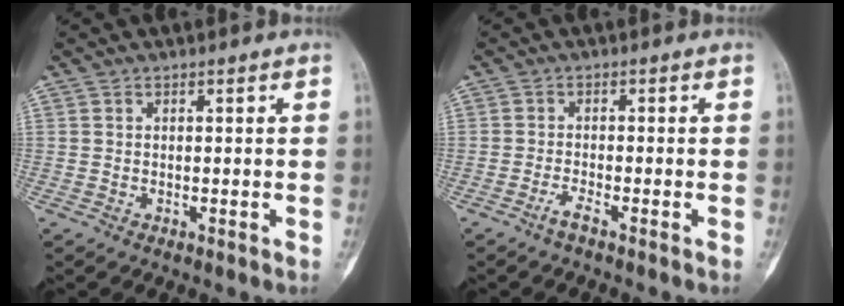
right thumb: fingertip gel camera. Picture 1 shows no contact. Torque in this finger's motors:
{"motor_torque": [0.26, -0.25, 0.00, -0.37, 0.00]}